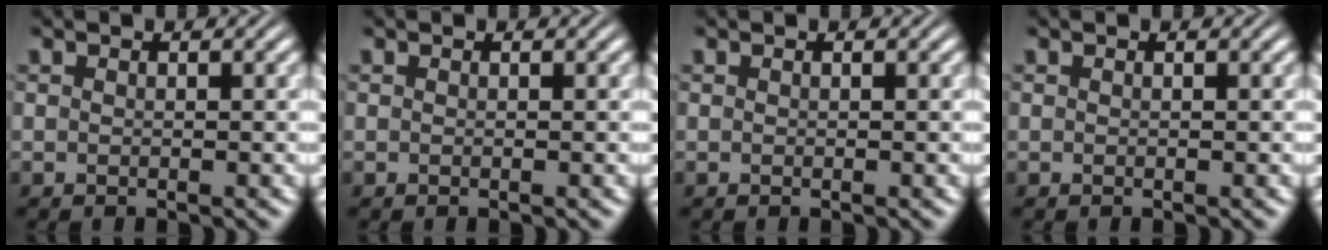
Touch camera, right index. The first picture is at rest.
{"total": 0.0}
{"total": 0.0}
{"total": 0.0}